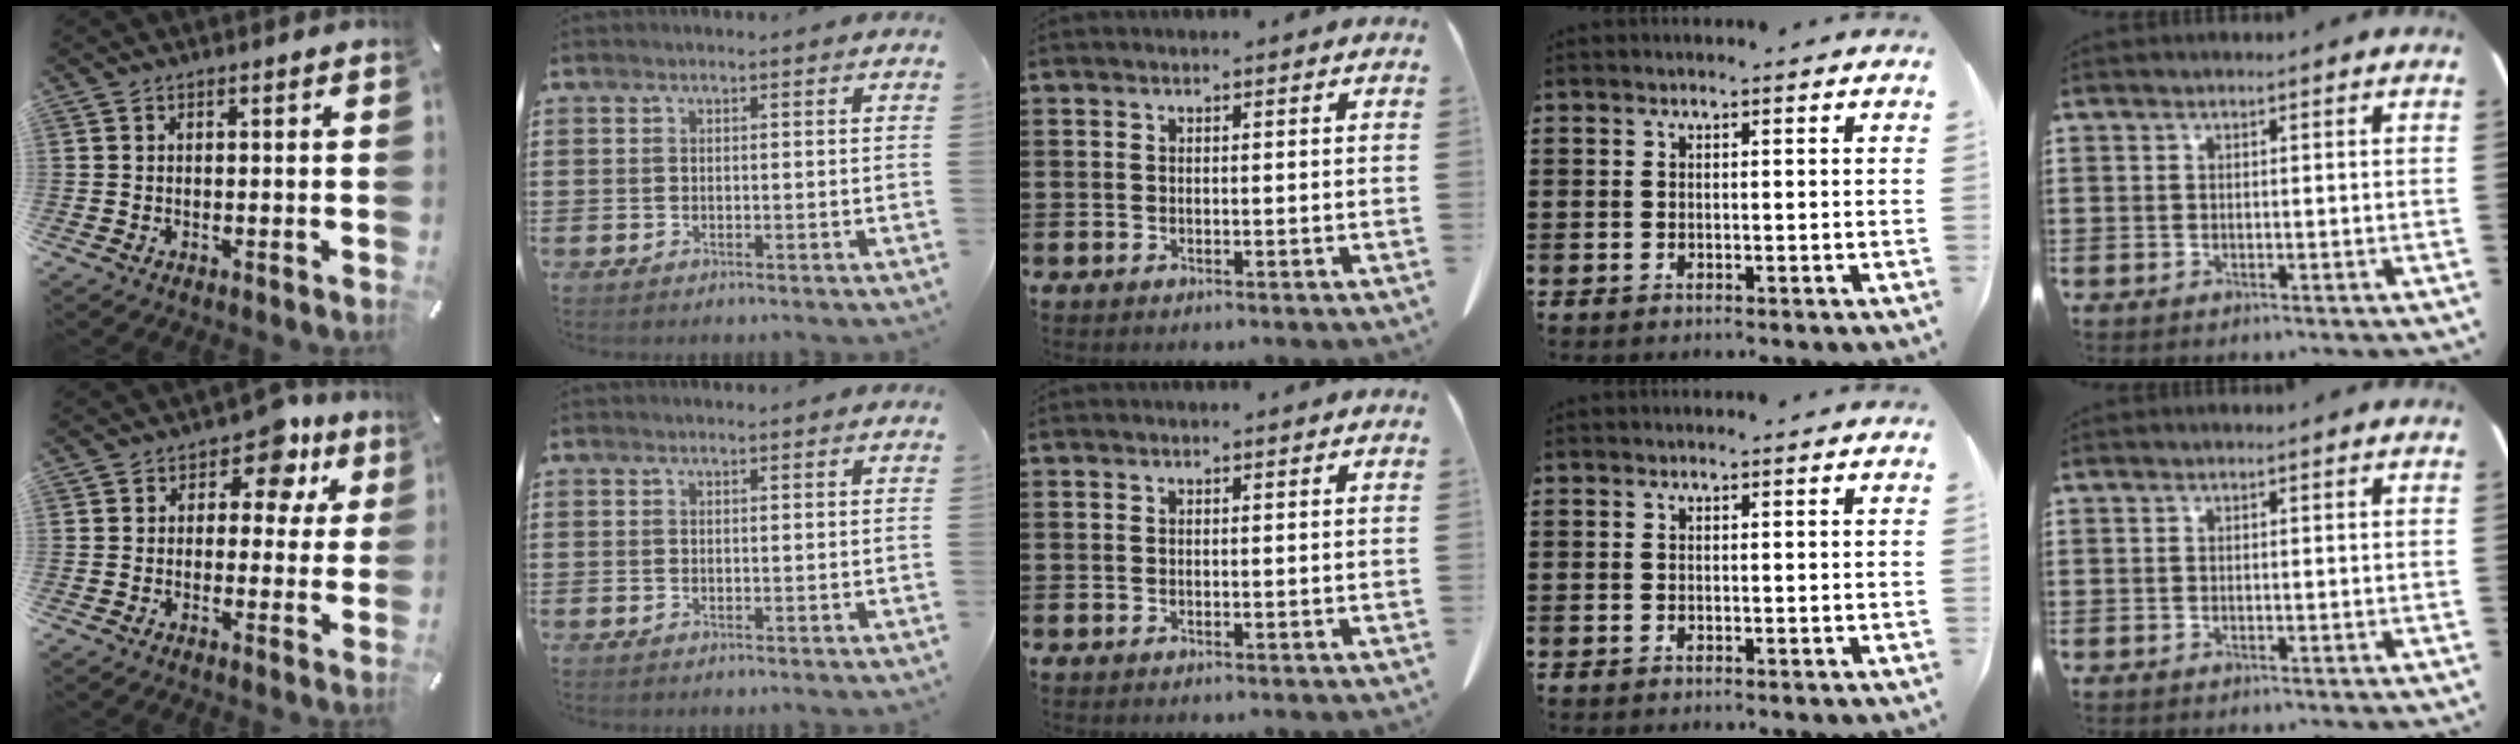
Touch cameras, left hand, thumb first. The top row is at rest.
{"thumb": {"total": 9.0, "force": [4.6, 5.5, 5.5], "torque": [-0.068, -0.024, 0.074]}}